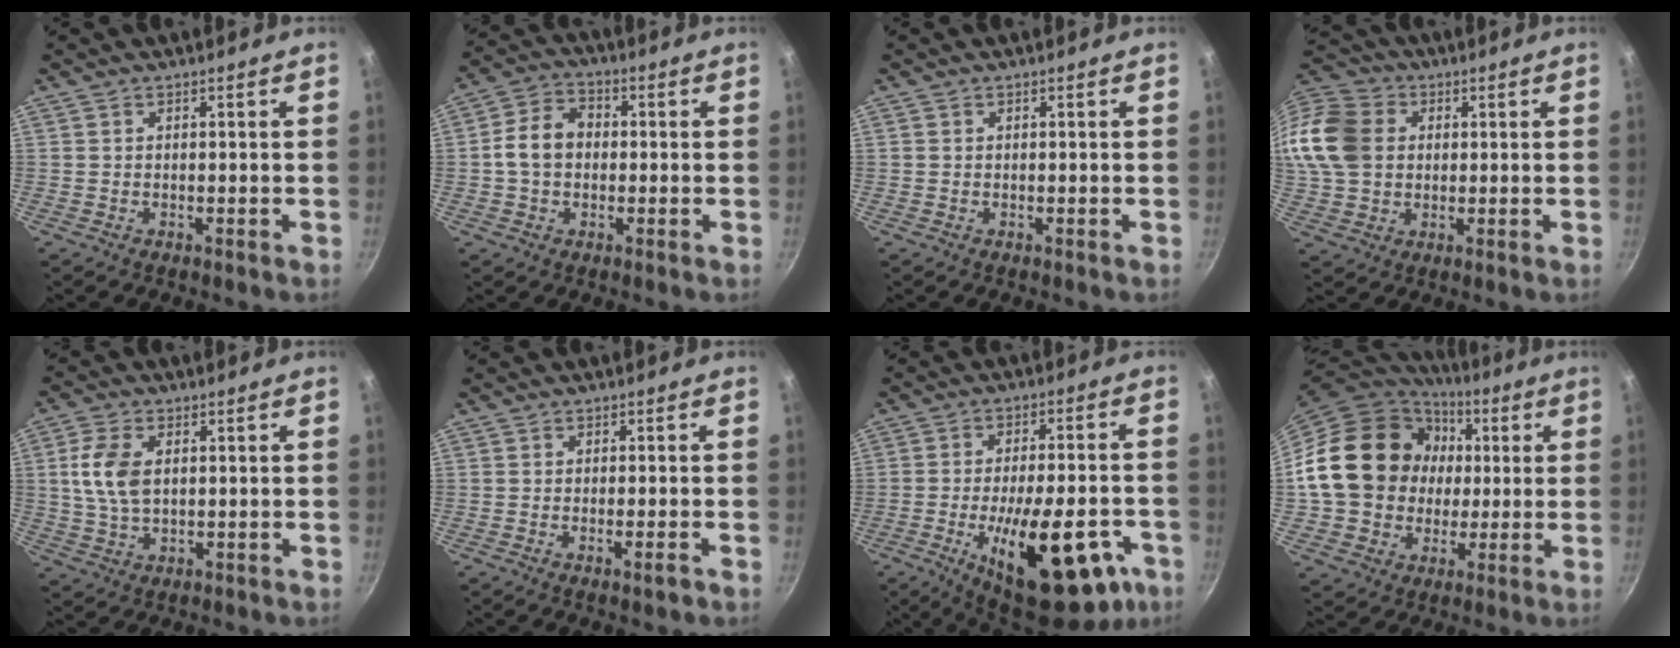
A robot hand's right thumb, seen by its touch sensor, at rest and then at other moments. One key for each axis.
{"total": 5.8, "fx": 0.1, "fy": 4.6, "fz": 3.6, "tx": -0.052, "ty": 0.016, "tz": -0.006}
{"total": 0.0}
{"total": 20.8, "fx": 3.3, "fy": 17.0, "fz": 11.5, "tx": -0.266, "ty": 0.034, "tz": 0.054}
{"total": 8.3, "fx": 1.5, "fy": 5.1, "fz": 6.5, "tx": -0.123, "ty": 0.001, "tz": 0.027}
{"total": 2.2, "fx": -1.0, "fy": 0.2, "fz": 2.0, "tx": -0.040, "ty": 0.002, "tz": -0.020}
{"total": 24.6, "fx": -9.7, "fy": 9.6, "fz": 20.5, "tx": -0.263, "ty": 0.019, "tz": -0.130}
{"total": 21.8, "fx": 2.4, "fy": 18.6, "fz": 11.0, "tx": -0.175, "ty": 0.027, "tz": 0.051}